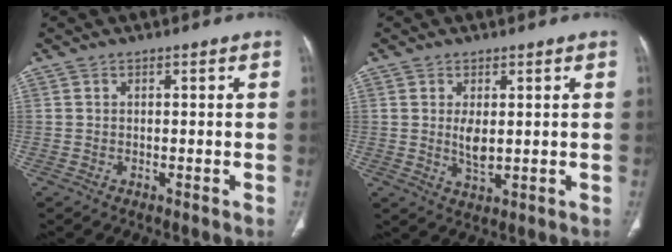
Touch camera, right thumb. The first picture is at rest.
{"total": 3.7, "force": [0.5, 1.7, 3.3], "torque": [-0.060, -0.012, 0.018]}